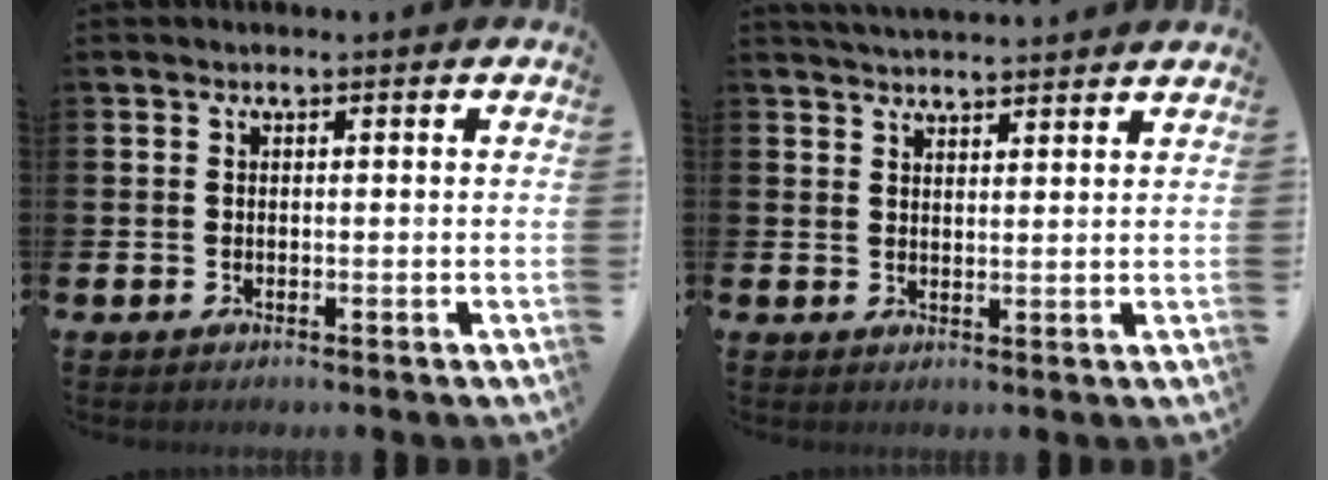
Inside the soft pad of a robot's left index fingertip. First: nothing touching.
{"total": 3.3, "force": [3.3, -0.1, 0.0], "torque": [-0.001, -0.018, 0.059]}